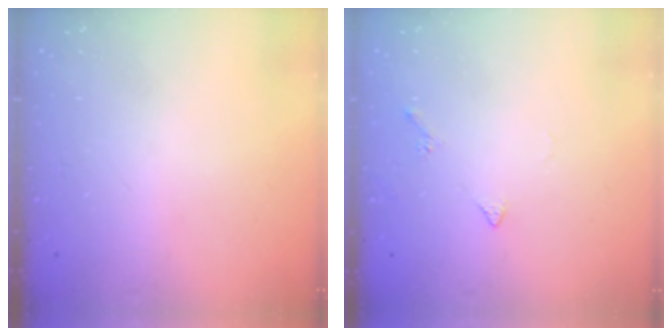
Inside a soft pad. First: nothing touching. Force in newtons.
{"total": 3.2, "press": 3.2, "slide": 0.6}